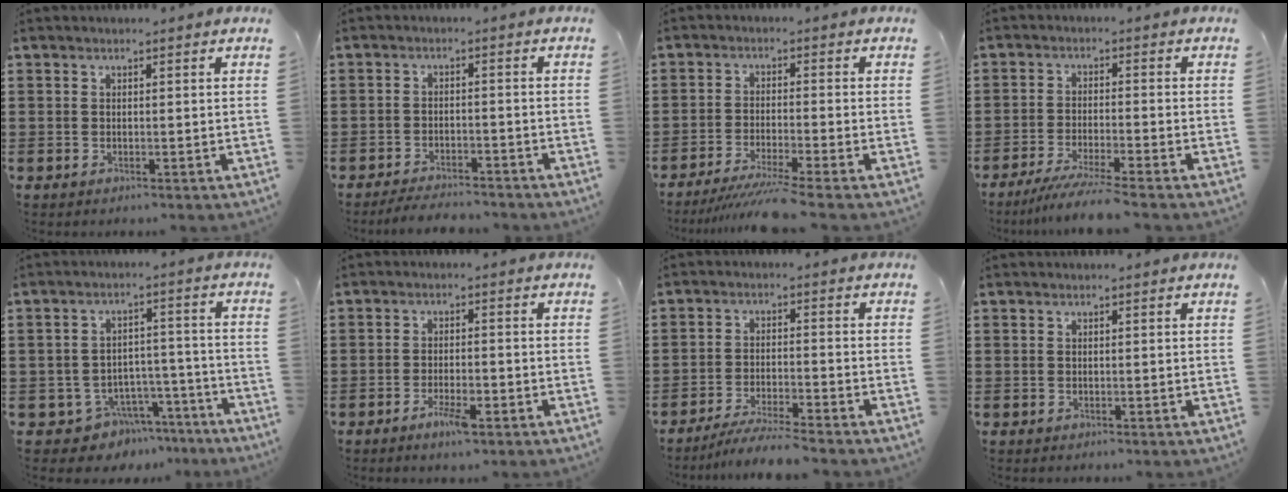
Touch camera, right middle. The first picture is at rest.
{"total": 3.2, "force": [-3.2, 0.2, 0.4], "torque": [-0.011, 0.000, -0.065]}
{"total": 5.2, "force": [-4.3, -0.7, 2.8], "torque": [-0.052, -0.021, -0.081]}
{"total": 4.7, "force": [-4.1, -0.5, 2.3], "torque": [-0.052, -0.022, -0.078]}
{"total": 5.4, "force": [-4.6, 2.6, 1.0], "torque": [-0.023, 0.022, -0.089]}
{"total": 3.8, "force": [-2.3, 1.0, 2.8], "torque": [-0.050, 0.002, -0.043]}
{"total": 4.7, "force": [-4.4, -0.3, 1.6], "torque": [-0.035, -0.012, -0.086]}
{"total": 0.0}